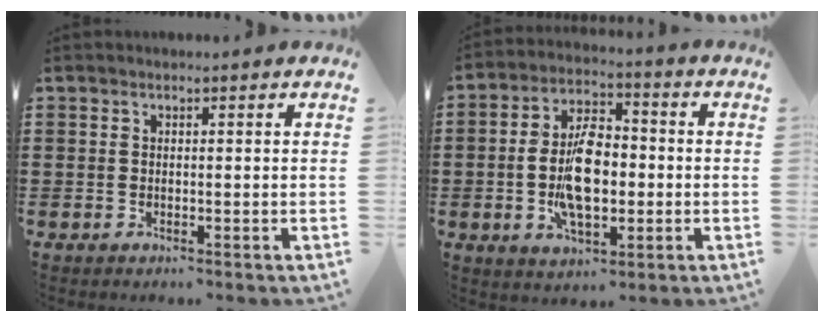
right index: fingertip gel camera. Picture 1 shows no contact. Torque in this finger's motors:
{"motor_torque": [2.14, 0.00, 1.05, 0.21]}